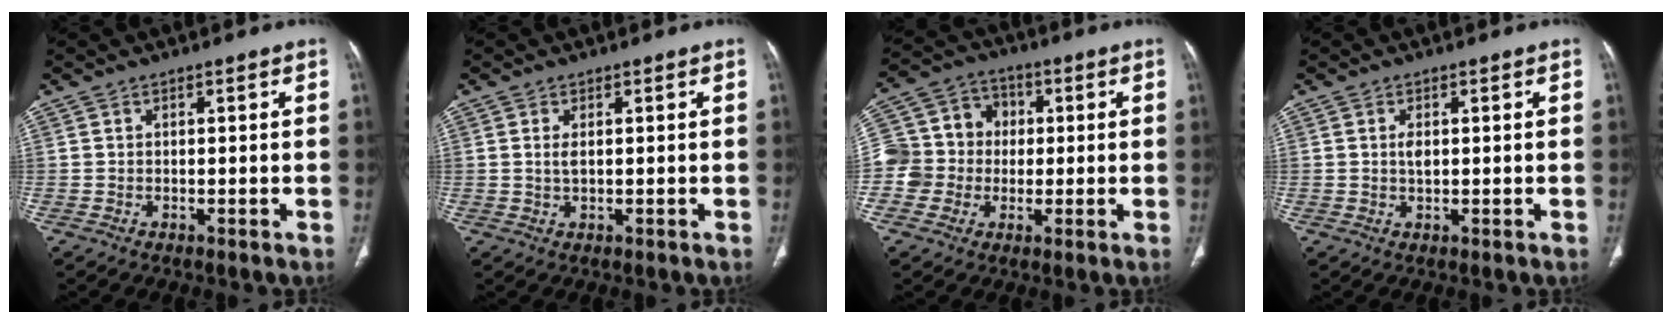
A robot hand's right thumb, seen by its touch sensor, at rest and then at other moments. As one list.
[{"total": 1.8, "force": [0.4, 0.8, 1.5], "torque": [-0.035, -0.002, 0.012]}, {"total": 11.3, "force": [-0.6, 10.8, 3.5], "torque": [-0.039, 0.034, -0.013]}, {"total": 1.9, "force": [0.4, 1.0, 1.5], "torque": [-0.028, -0.002, 0.008]}]